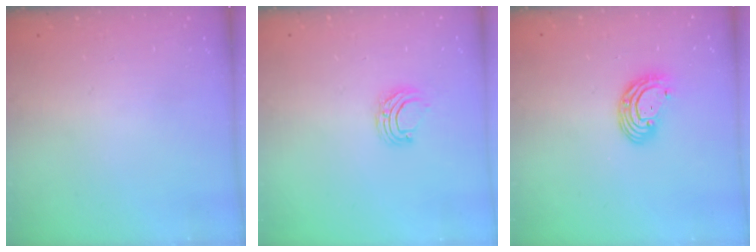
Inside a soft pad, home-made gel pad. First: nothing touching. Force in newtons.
{"total": 5.6, "press": 5.6, "slide": 0.6}
{"total": 8.2, "press": 8.1, "slide": 1.3}